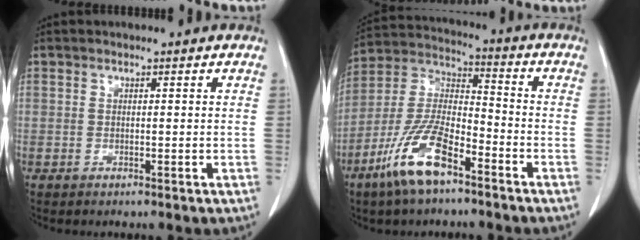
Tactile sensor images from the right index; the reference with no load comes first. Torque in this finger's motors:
{"motor_torque": [0.46, -0.40, -0.23, -0.10]}